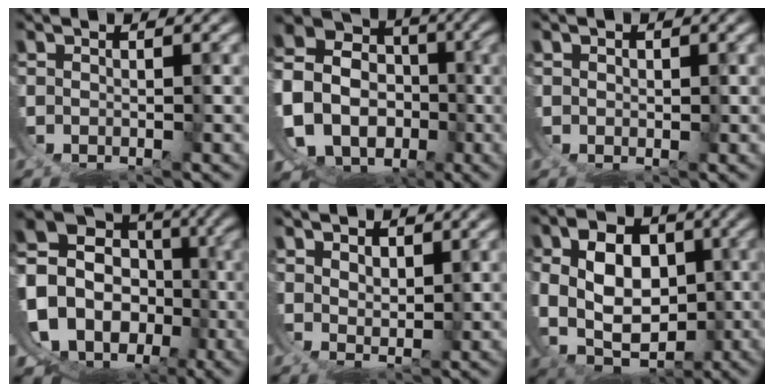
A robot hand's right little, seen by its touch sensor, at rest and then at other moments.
{"total": 15.2, "force": [0.4, 13.5, 6.9], "torque": [-0.143, -0.025, -0.004]}
{"total": 0.5, "force": [0.5, 0.2, 0.0], "torque": [0.000, -0.009, 0.012]}
{"total": 17.0, "force": [-0.8, 15.4, 7.2], "torque": [-0.171, -0.044, -0.015]}
{"total": 3.2, "force": [2.9, -1.1, -0.7], "torque": [0.020, 0.004, 0.051]}
{"total": 11.3, "force": [0.3, 9.5, 6.1], "torque": [-0.150, -0.044, 0.015]}